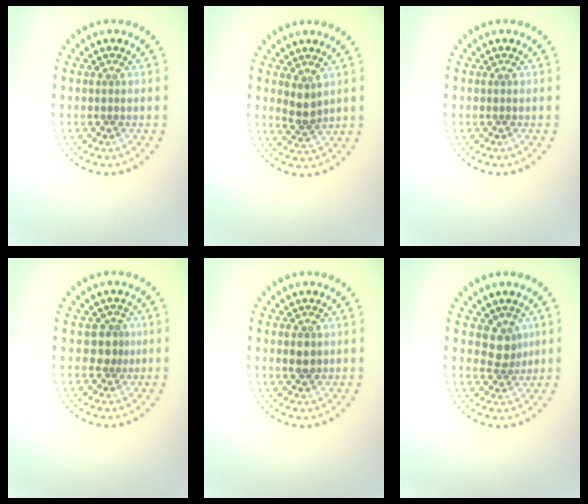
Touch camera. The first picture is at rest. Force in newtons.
{"total": 1.8, "press": 1.6, "slide": 0.8}
{"total": 0.0}
{"total": 1.5, "press": 1.0, "slide": 1.1}
{"total": 1.5, "press": 1.5, "slide": 0.1}
{"total": 2.1, "press": 1.7, "slide": 1.3}